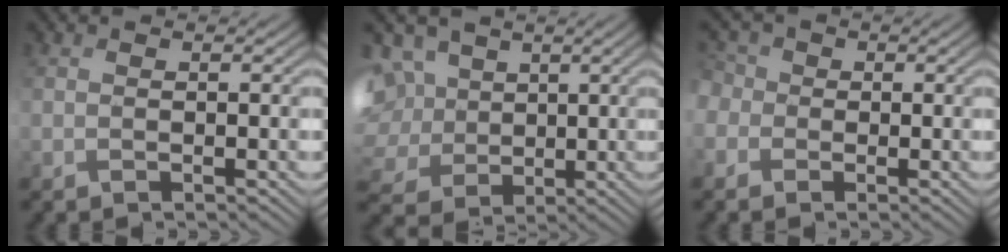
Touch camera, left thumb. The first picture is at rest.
{"total": 12.1, "force": [1.3, 9.9, 6.9], "torque": [-0.220, -0.011, 0.020]}
{"total": 4.4, "force": [-0.3, 4.1, 1.7], "torque": [-0.071, 0.008, -0.027]}